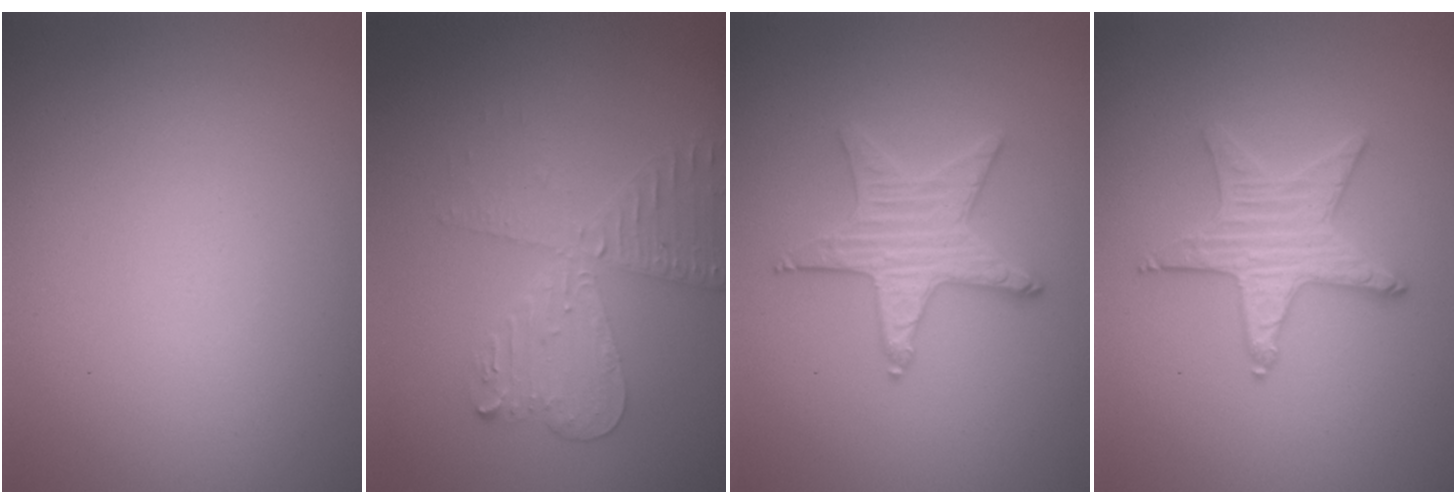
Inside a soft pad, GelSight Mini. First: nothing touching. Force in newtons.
{"total": 4.0, "press": 3.5, "slide": 2.0}
{"total": 3.3, "press": 3.3, "slide": 0.1}
{"total": 3.3, "press": 3.2, "slide": 0.2}